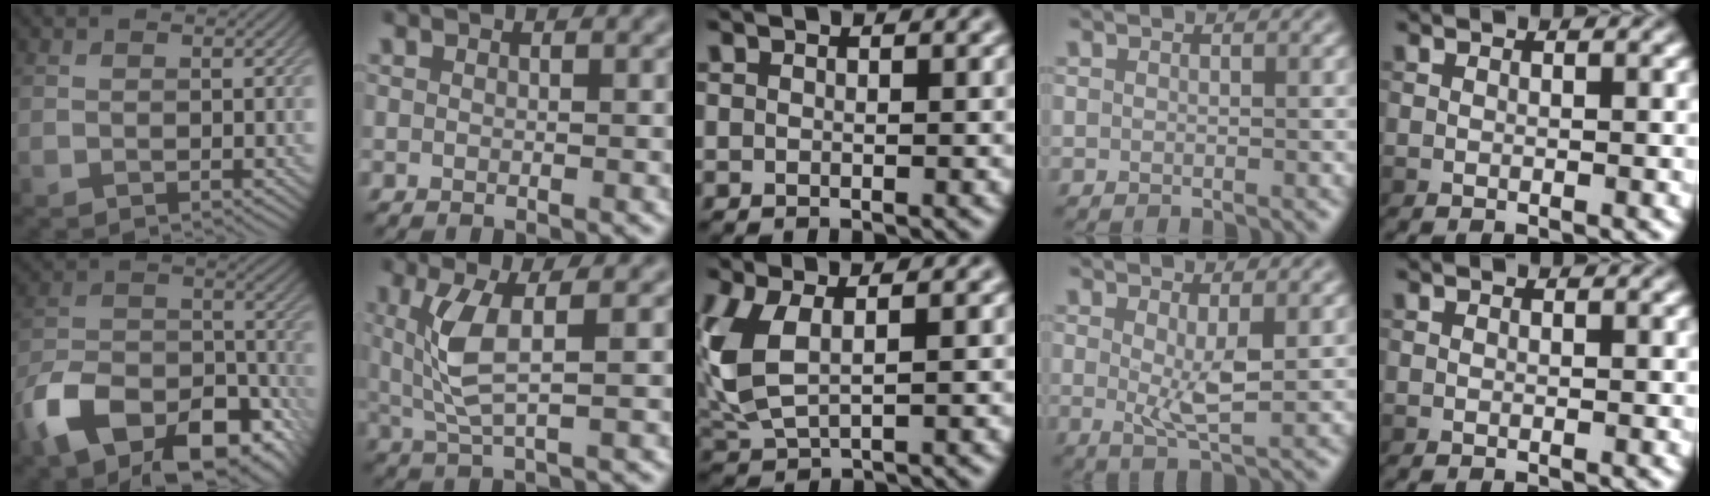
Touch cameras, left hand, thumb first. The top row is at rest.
{"thumb": {"total": 16.2, "force": [-10.0, 8.8, 9.2], "torque": [-0.194, -0.035, -0.170]}, "index": {"total": 4.2, "force": [0.3, 1.1, 4.0], "torque": [-0.093, 0.002, 0.021]}, "middle": {"total": 4.8, "force": [1.0, 2.5, 4.0], "torque": [-0.101, -0.004, 0.023]}, "ring": {"total": 3.4, "force": [0.1, 0.9, 3.3], "torque": [-0.062, -0.011, 0.008]}}